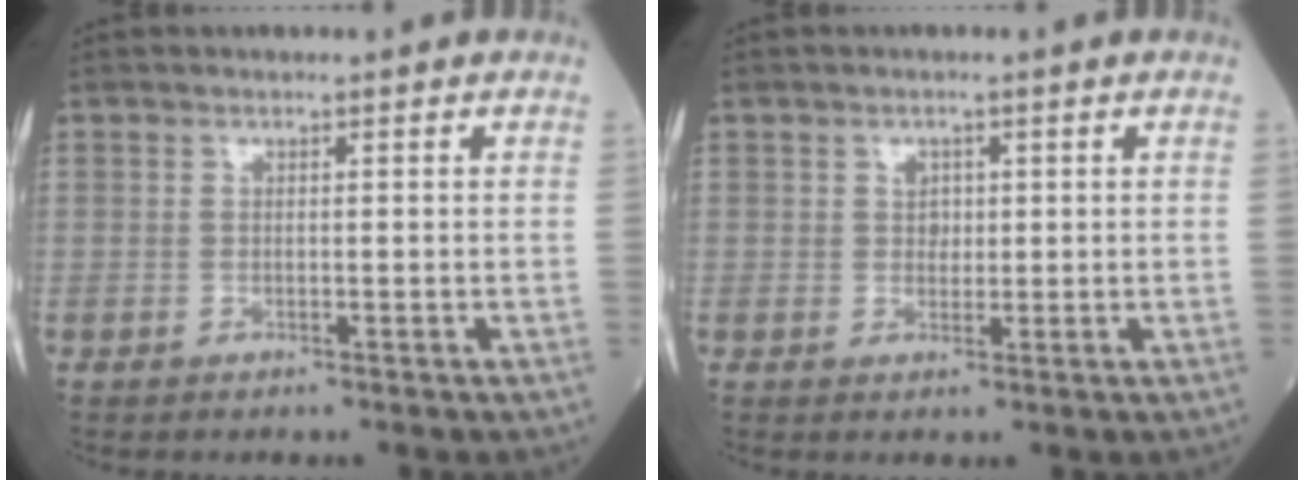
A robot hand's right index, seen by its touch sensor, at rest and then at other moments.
{"total": 1.8, "force": [0.5, 1.4, 0.9], "torque": [-0.009, -0.001, 0.006]}